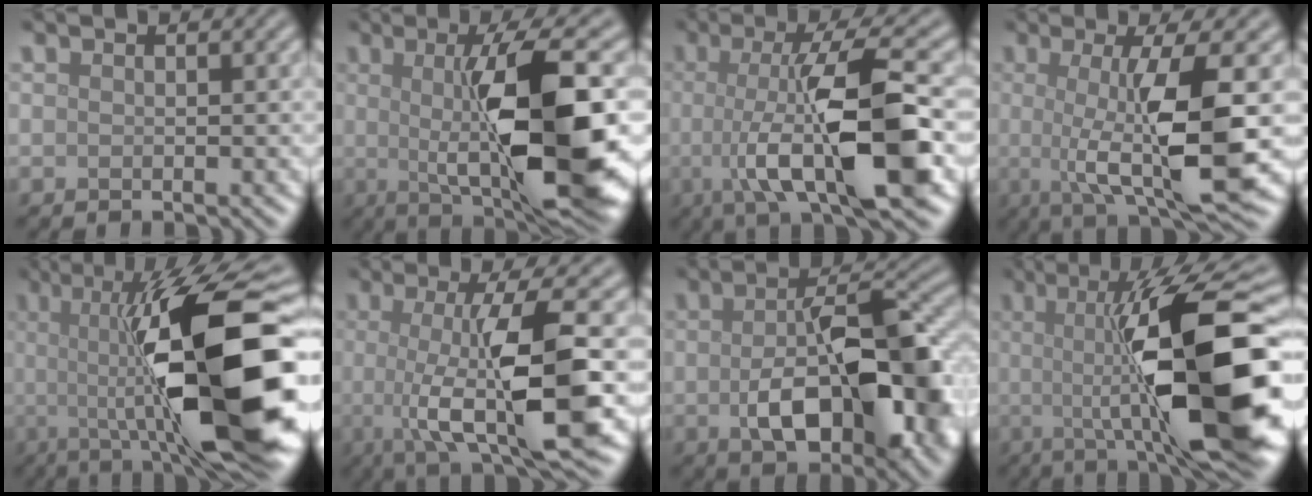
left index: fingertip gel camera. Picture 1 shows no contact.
{"total": 12.5, "force": [0.4, 3.0, 12.1], "torque": [-0.176, -0.006, 0.009]}
{"total": 11.0, "force": [-1.3, 2.7, 10.6], "torque": [-0.161, -0.003, -0.025]}
{"total": 9.2, "force": [-0.1, 1.9, 9.0], "torque": [-0.133, -0.011, 0.003]}
{"total": 17.1, "force": [0.5, 4.5, 16.5], "torque": [-0.222, 0.007, 0.002]}
{"total": 10.5, "force": [-0.6, 2.6, 10.1], "torque": [-0.153, -0.013, -0.010]}
{"total": 11.4, "force": [-2.0, 5.6, 9.8], "torque": [-0.162, -0.011, -0.031]}
{"total": 15.3, "force": [0.3, 3.9, 14.8], "torque": [-0.195, 0.000, 0.000]}